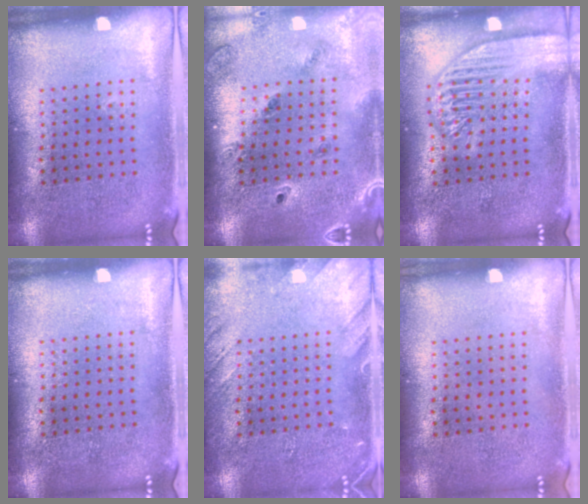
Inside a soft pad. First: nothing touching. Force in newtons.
{"total": 1.4, "press": 1.3, "slide": 0.3}
{"total": 3.2, "press": 3.2, "slide": 0.4}
{"total": 0.0}
{"total": 2.0, "press": 2.0, "slide": 0.2}
{"total": 0.0}